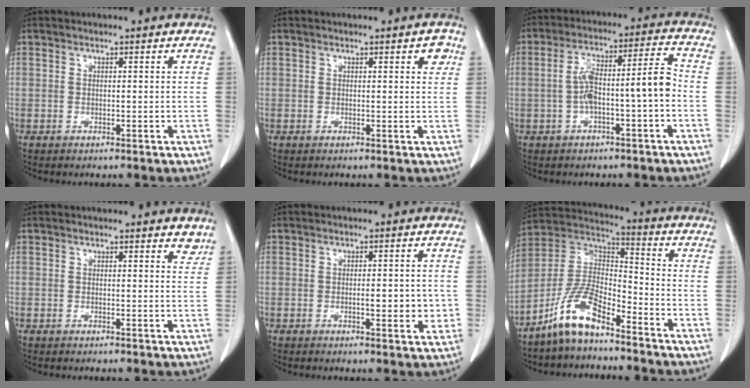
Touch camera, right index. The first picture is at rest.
{"total": 2.0, "force": [1.0, 0.7, 1.6], "torque": [-0.011, 0.000, 0.008]}
{"total": 9.2, "force": [-1.8, 1.2, 8.9], "torque": [-0.157, 0.038, -0.029]}
{"total": 3.0, "force": [2.7, 1.0, 0.9], "torque": [0.003, -0.010, 0.018]}
{"total": 4.4, "force": [-0.7, 1.4, 4.1], "torque": [-0.055, -0.001, -0.007]}
{"total": 10.6, "force": [-7.7, 3.1, 6.5], "torque": [-0.145, 0.018, -0.153]}